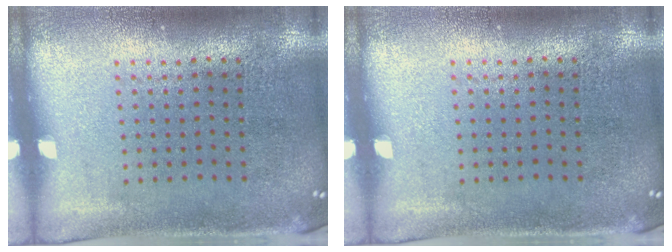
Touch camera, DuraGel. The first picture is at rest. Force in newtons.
{"total": 0.0}